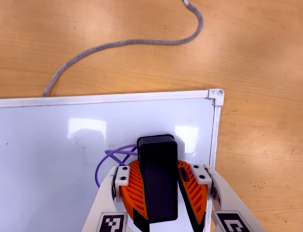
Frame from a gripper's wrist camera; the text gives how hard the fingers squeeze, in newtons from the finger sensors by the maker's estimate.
{"total": 16.6, "left": 18.6, "right": 14.6}